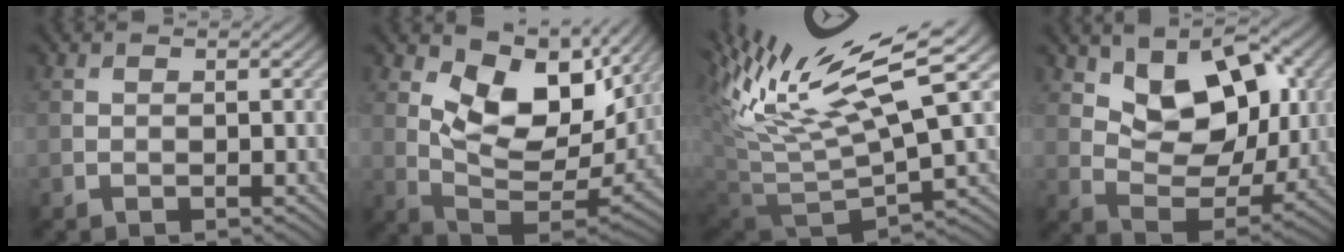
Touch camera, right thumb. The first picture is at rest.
{"total": 13.0, "force": [5.0, 6.7, 9.9], "torque": [-0.178, -0.014, 0.096]}
{"total": 16.3, "force": [8.5, 4.9, 13.0], "torque": [-0.282, 0.021, 0.156]}
{"total": 11.6, "force": [4.5, 6.8, 8.2], "torque": [-0.149, -0.012, 0.077]}